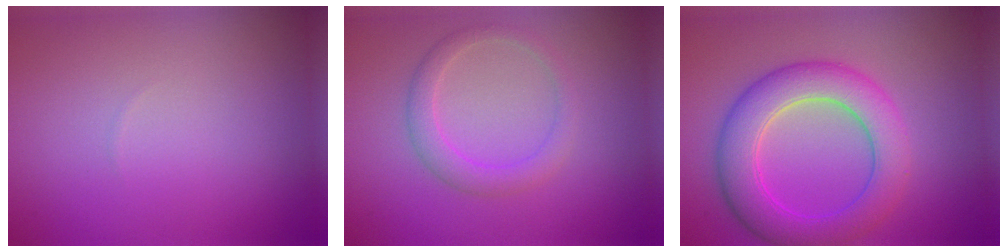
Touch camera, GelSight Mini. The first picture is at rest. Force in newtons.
{"total": 2.3, "press": 2.3, "slide": 0.1}
{"total": 6.4, "press": 6.4, "slide": 0.2}